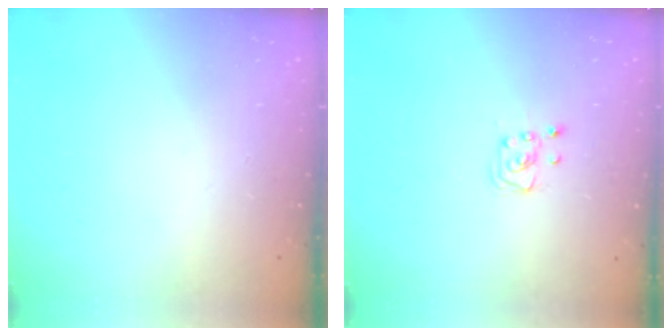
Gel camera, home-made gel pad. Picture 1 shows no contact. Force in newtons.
{"total": 3.4, "press": 3.4, "slide": 0.4}